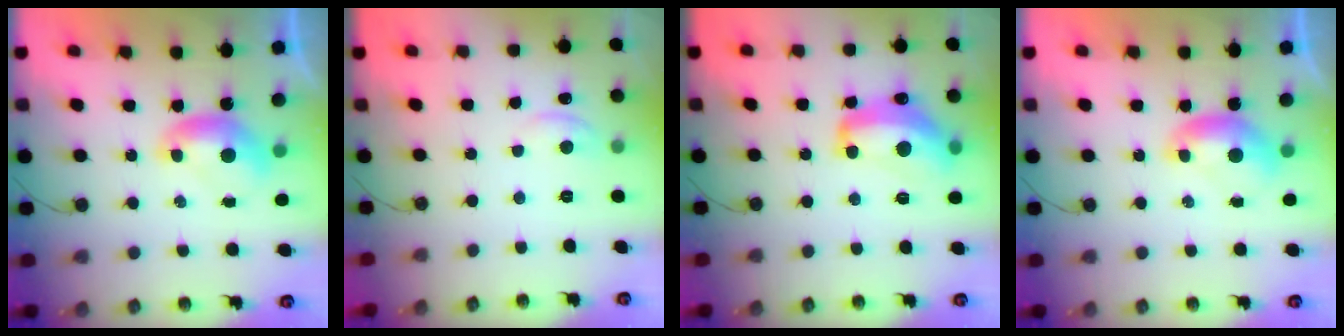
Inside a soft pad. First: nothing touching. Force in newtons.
{"total": 0.6, "press": 0.0, "slide": 0.6}
{"total": 10.9, "press": 10.8, "slide": 0.9}
{"total": 0.0}